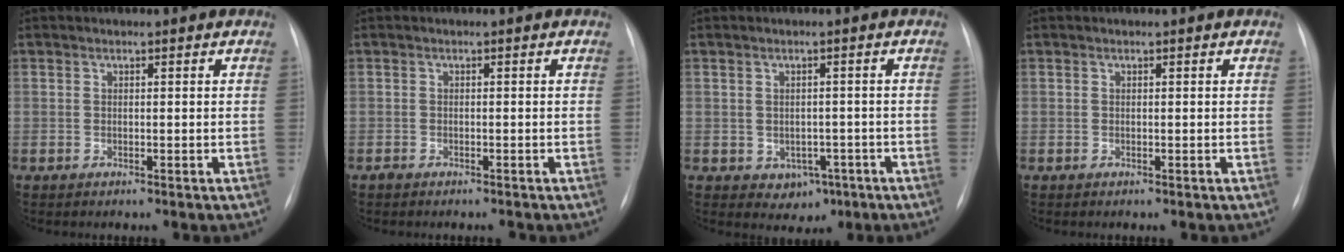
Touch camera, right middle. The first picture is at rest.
{"total": 1.3, "force": [-1.1, 0.4, 0.5], "torque": [-0.012, -0.002, -0.017]}
{"total": 4.0, "force": [-1.6, 3.1, 1.8], "torque": [-0.019, 0.006, -0.010]}
{"total": 0.0}